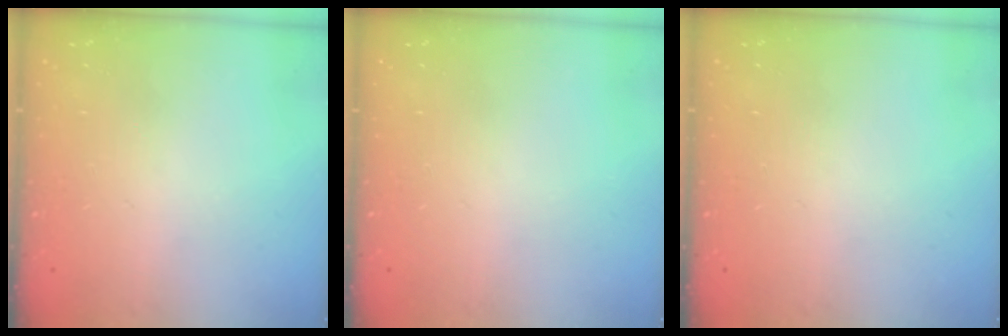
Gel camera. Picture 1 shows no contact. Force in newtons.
{"total": 0.0}
{"total": 0.0}